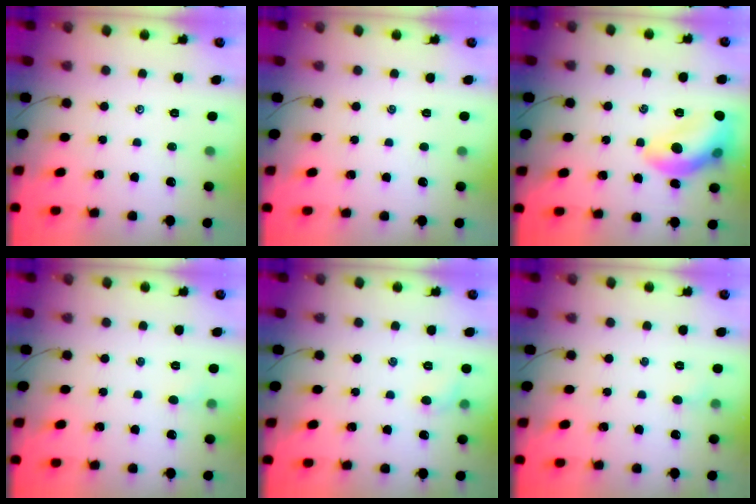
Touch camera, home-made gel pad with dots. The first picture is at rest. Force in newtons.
{"total": 0.0}
{"total": 13.7, "press": 13.6, "slide": 1.0}
{"total": 2.8, "press": 2.6, "slide": 1.0}
{"total": 4.2, "press": 4.0, "slide": 1.3}
{"total": 2.8, "press": 2.6, "slide": 1.0}